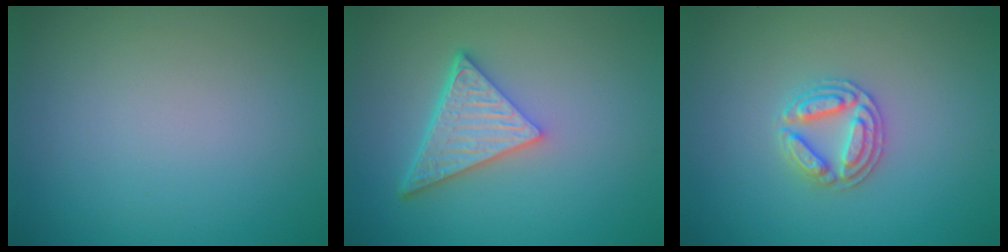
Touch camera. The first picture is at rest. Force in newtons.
{"total": 5.5, "press": 4.1, "slide": 3.7}
{"total": 2.8, "press": 2.7, "slide": 0.5}